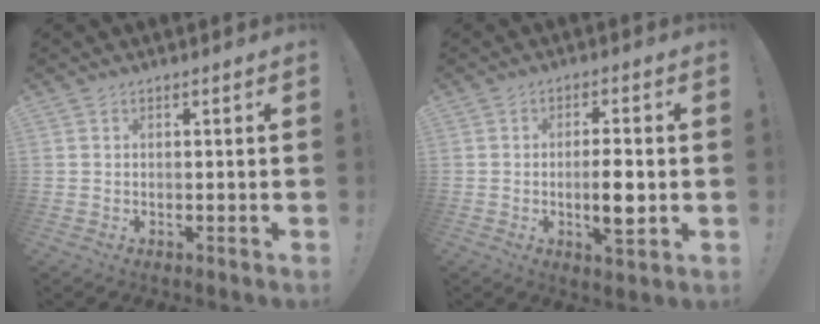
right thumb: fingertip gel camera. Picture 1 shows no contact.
{"total": 7.2, "force": [-1.5, 1.8, 6.8], "torque": [-0.114, -0.004, -0.027]}